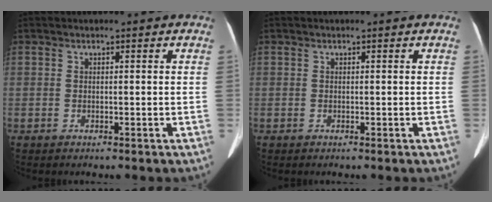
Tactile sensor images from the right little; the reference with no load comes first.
{"total": 0.0}